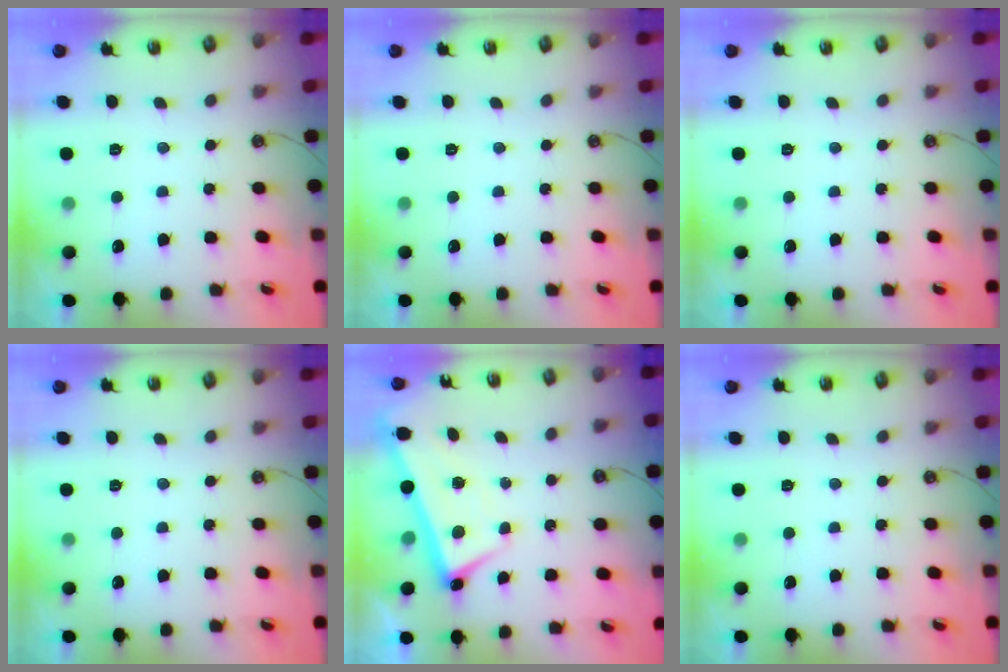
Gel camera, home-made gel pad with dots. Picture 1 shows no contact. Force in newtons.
{"total": 0.0}
{"total": 0.0}
{"total": 0.0}
{"total": 2.6, "press": 2.5, "slide": 0.7}
{"total": 0.0}